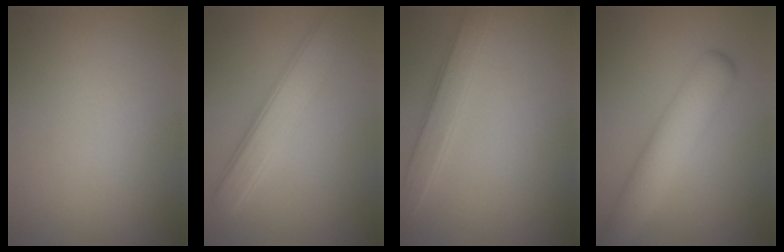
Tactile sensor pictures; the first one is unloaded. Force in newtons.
{"total": 4.9, "press": 4.9, "slide": 0.3}
{"total": 3.1, "press": 3.1, "slide": 0.1}
{"total": 5.2, "press": 5.2, "slide": 0.3}